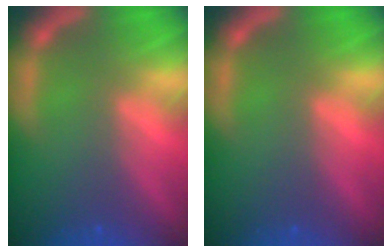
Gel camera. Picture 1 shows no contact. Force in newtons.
{"total": 0.0}